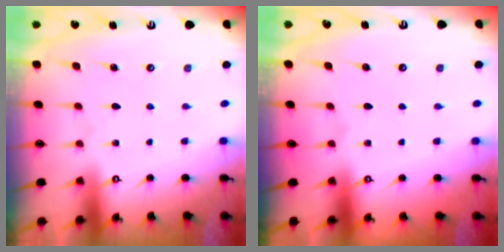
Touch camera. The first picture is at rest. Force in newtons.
{"total": 0.0}